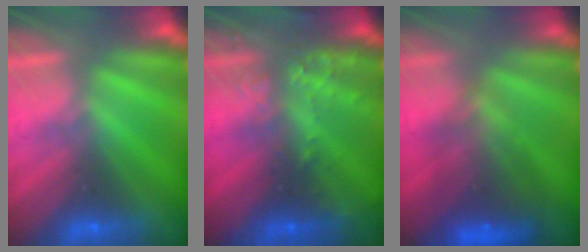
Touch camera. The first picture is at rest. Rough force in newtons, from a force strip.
{"total": 2.9}
{"total": 9.8}